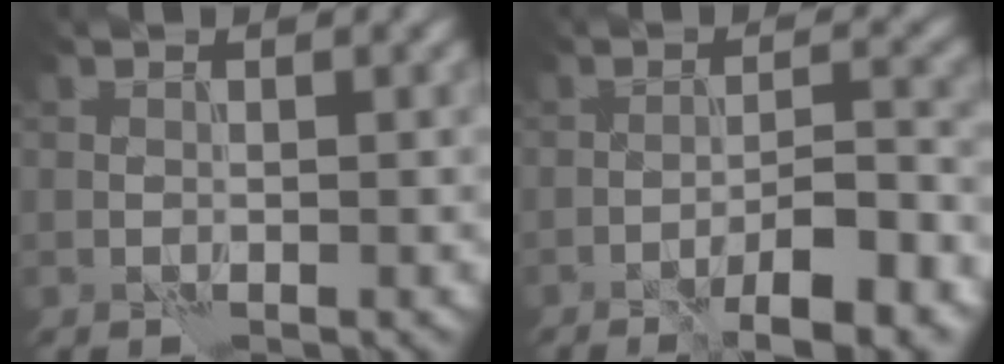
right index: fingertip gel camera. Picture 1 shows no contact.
{"total": 6.7, "force": [-4.0, 1.2, 5.2], "torque": [-0.073, 0.012, -0.061]}